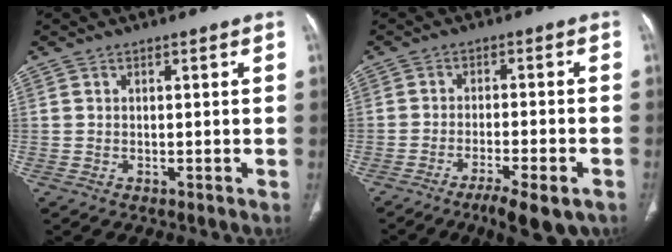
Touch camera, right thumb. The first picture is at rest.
{"total": 9.1, "force": [-5.7, 2.3, 6.7], "torque": [-0.101, 0.011, -0.085]}